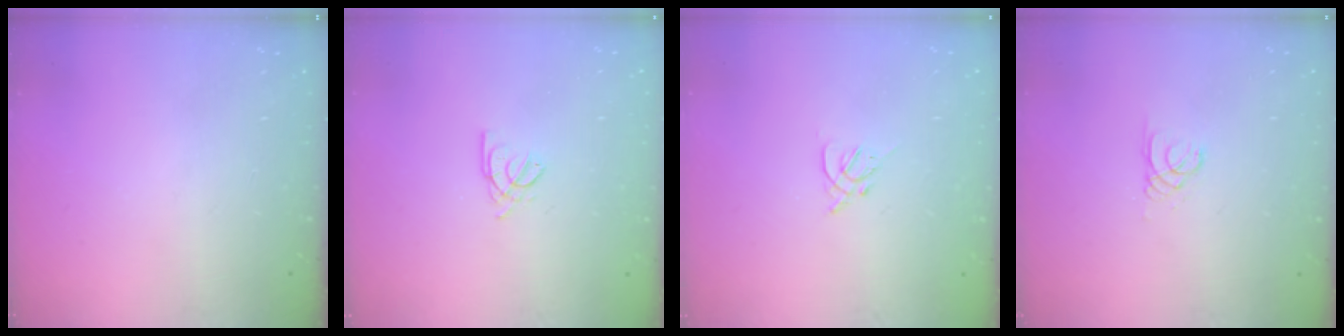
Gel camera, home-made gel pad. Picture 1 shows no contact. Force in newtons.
{"total": 2.0, "press": 2.0, "slide": 0.4}
{"total": 2.7, "press": 2.6, "slide": 0.7}
{"total": 0.8, "press": 0.8, "slide": 0.1}